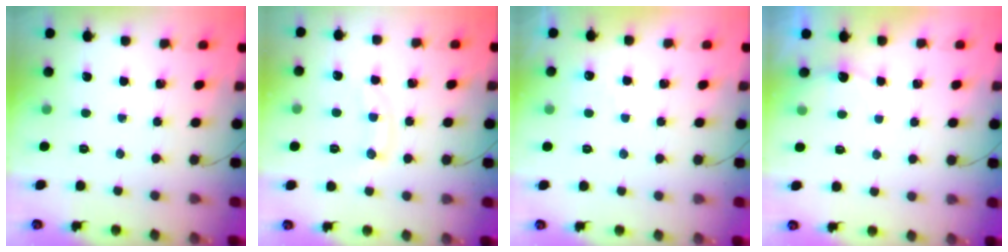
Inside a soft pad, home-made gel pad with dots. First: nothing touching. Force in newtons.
{"total": 8.1, "press": 8.0, "slide": 1.1}
{"total": 4.8, "press": 4.8, "slide": 0.7}
{"total": 2.8, "press": 2.6, "slide": 0.8}